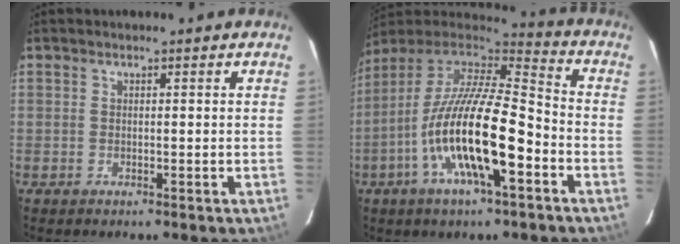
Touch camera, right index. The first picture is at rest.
{"total": 20.1, "force": [-7.3, 5.2, 18.0], "torque": [-0.331, -0.024, -0.141]}